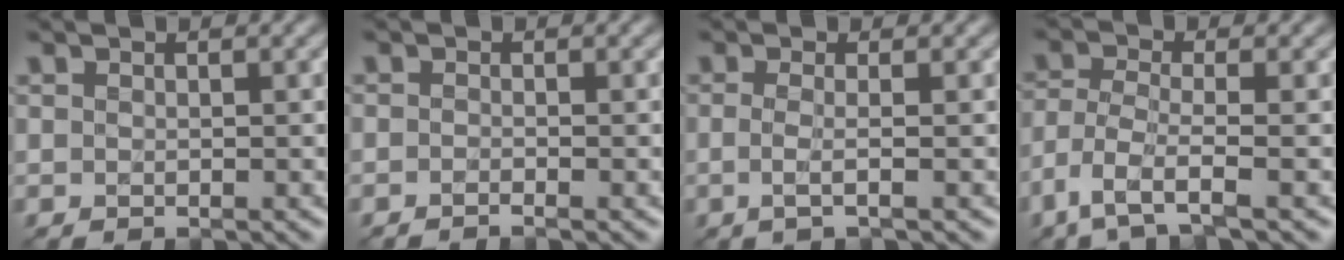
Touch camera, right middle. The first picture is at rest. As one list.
[{"total": 0.8, "force": [-0.6, 0.1, 0.4], "torque": [-0.006, -0.005, -0.014]}, {"total": 2.1, "force": [-0.3, 0.8, 1.9], "torque": [-0.031, -0.007, -0.014]}, {"total": 4.0, "force": [-2.5, 1.0, 3.0], "torque": [-0.069, -0.008, -0.060]}]